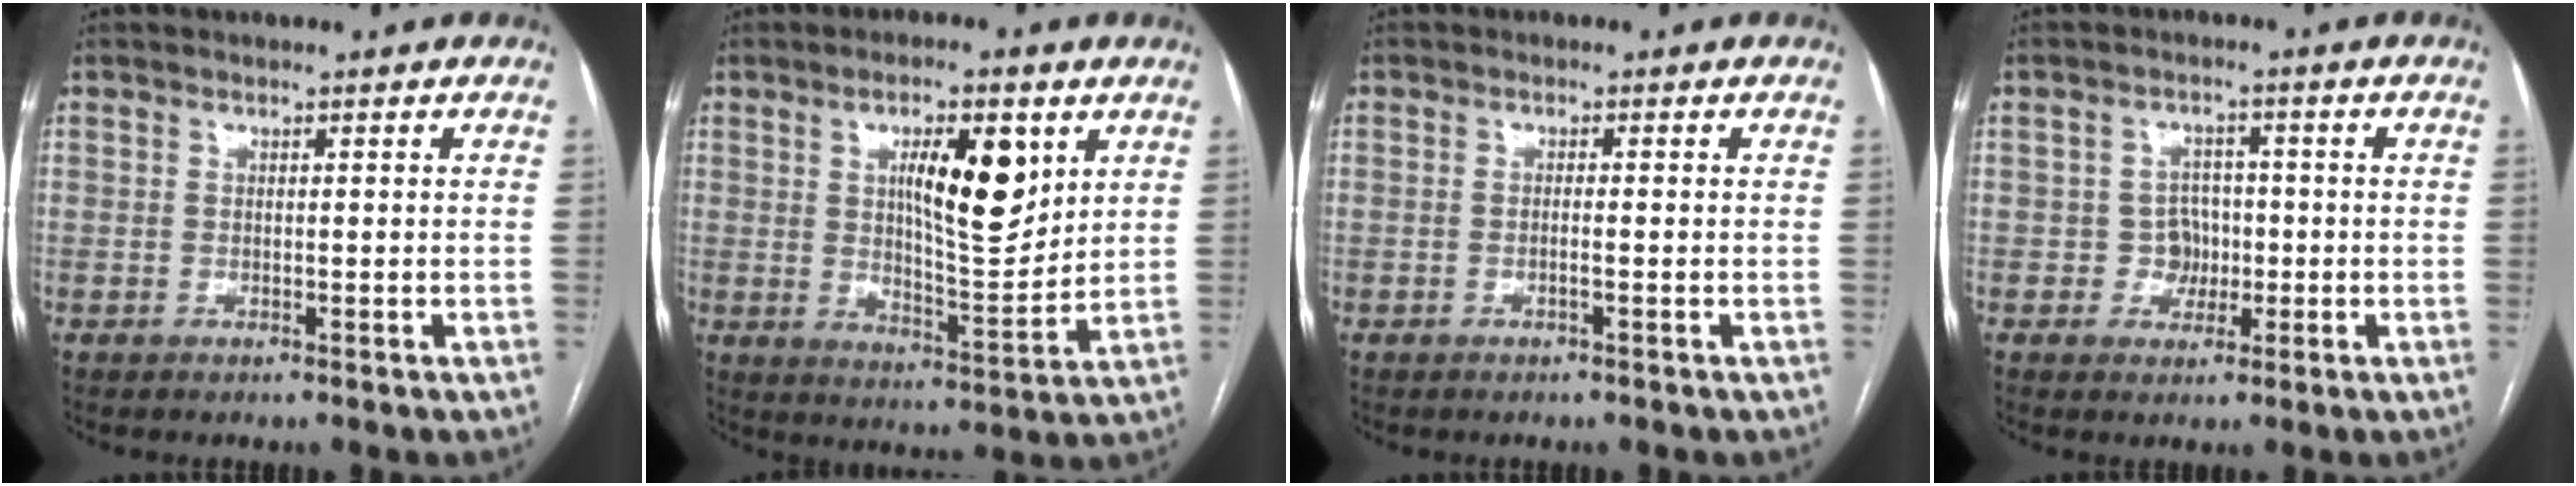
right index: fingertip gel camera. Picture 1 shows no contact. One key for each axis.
{"total": 11.5, "fx": 4.3, "fy": 3.1, "fz": 10.2, "tx": -0.164, "ty": -0.002, "tz": 0.074}
{"total": 0.9, "fx": -0.3, "fy": -0.2, "fz": 0.9, "tx": -0.016, "ty": 0.000, "tz": -0.006}
{"total": 3.6, "fx": -0.6, "fy": 3.4, "fz": 0.9, "tx": -0.002, "ty": 0.012, "tz": -0.005}